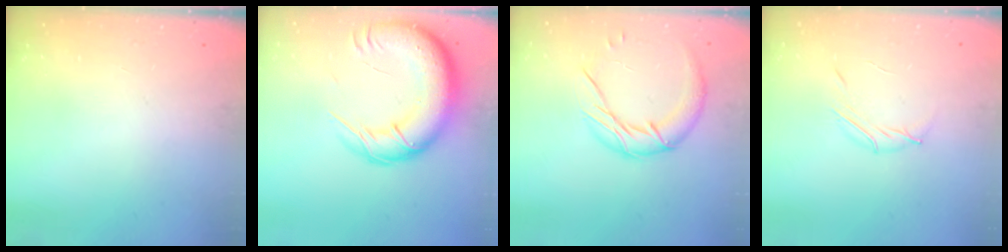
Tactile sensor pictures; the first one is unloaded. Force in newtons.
{"total": 22.3, "press": 21.7, "slide": 5.0}
{"total": 11.5, "press": 11.5, "slide": 0.8}
{"total": 4.0, "press": 3.8, "slide": 1.0}